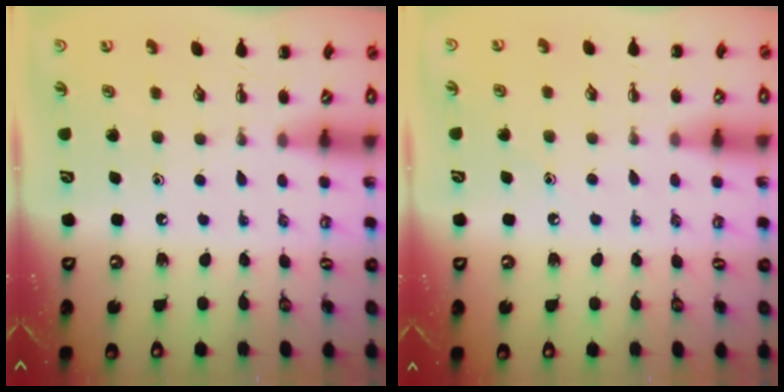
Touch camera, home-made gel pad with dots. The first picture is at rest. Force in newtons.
{"total": 6.5, "press": 6.2, "slide": 2.1}